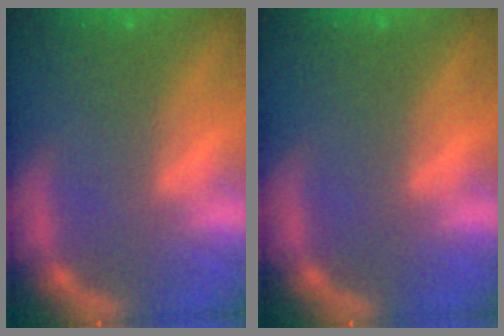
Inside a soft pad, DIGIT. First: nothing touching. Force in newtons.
{"total": 0.0}